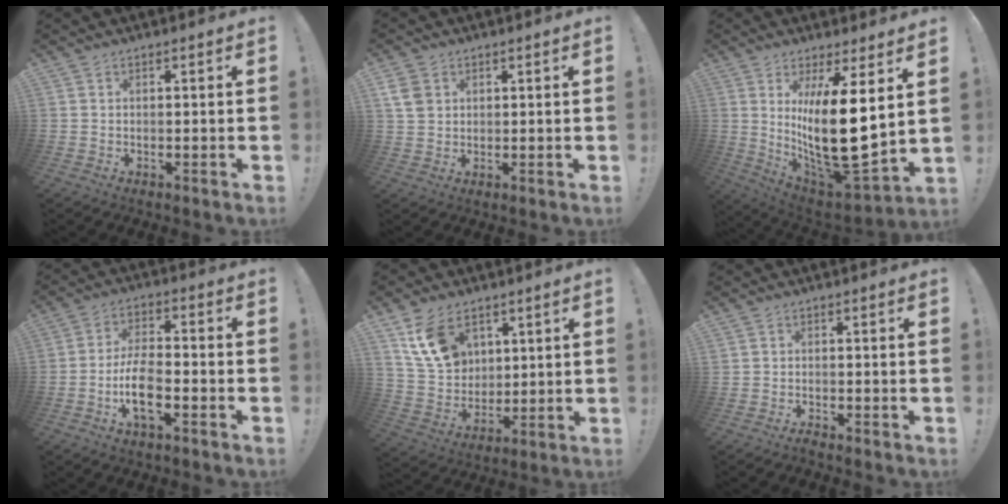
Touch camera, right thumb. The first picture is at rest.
{"total": 6.0, "force": [2.2, 4.9, 2.8], "torque": [-0.055, 0.000, 0.046]}
{"total": 21.5, "force": [4.2, 7.4, 19.7], "torque": [-0.345, -0.064, 0.075]}
{"total": 10.8, "force": [-4.2, 4.6, 8.8], "torque": [-0.189, 0.008, -0.073]}
{"total": 13.8, "force": [7.3, 9.5, 6.8], "torque": [-0.120, -0.025, 0.148]}
{"total": 1.5, "force": [-1.5, -0.2, 0.3], "torque": [-0.011, 0.006, -0.026]}